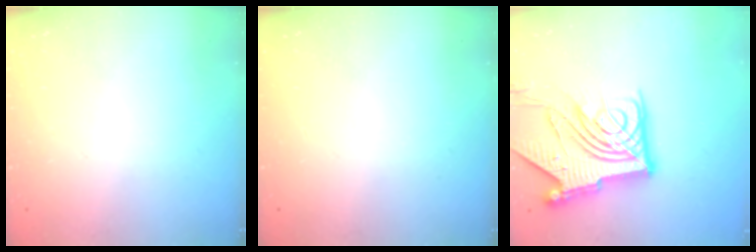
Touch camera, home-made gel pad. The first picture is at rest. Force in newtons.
{"total": 0.0}
{"total": 20.6, "press": 20.4, "slide": 2.3}